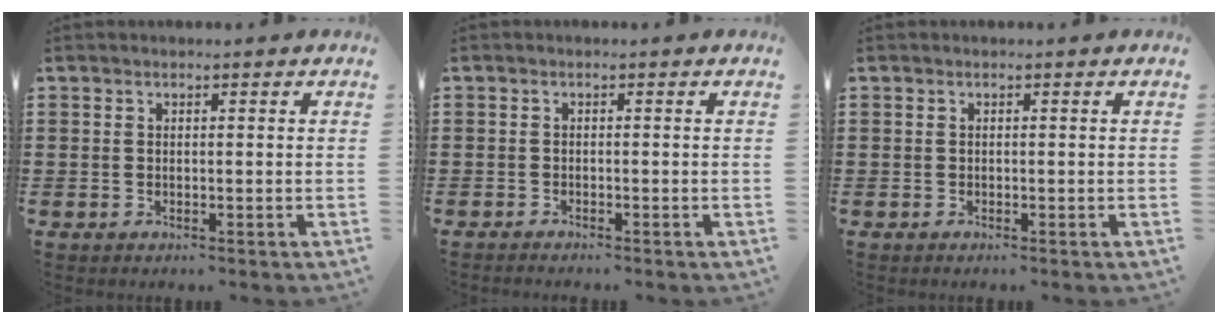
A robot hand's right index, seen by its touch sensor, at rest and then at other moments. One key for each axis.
{"total": 0.8, "fx": -0.8, "fy": 0.0, "fz": 0.0, "tx": 0.000, "ty": -0.001, "tz": -0.017}
{"total": 0.0}